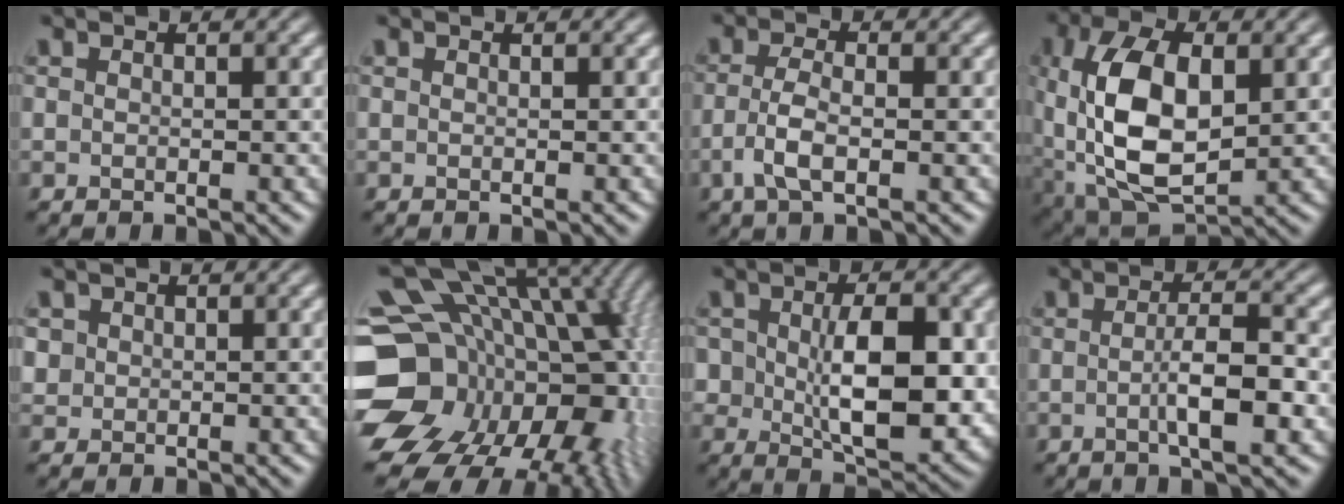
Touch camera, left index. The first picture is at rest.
{"total": 0.0}
{"total": 3.2, "force": [-1.1, 1.1, 2.8], "torque": [-0.067, 0.001, -0.027]}
{"total": 11.6, "force": [0.8, 6.5, 9.6], "torque": [-0.211, -0.003, 0.022]}
{"total": 1.1, "force": [0.2, 1.1, 0.1], "torque": [0.003, -0.003, 0.008]}
{"total": 21.8, "force": [-3.6, 16.3, 14.1], "torque": [-0.225, -0.010, -0.067]}
{"total": 9.0, "force": [-0.1, 5.2, 7.4], "torque": [-0.131, -0.016, 0.009]}
{"total": 4.4, "force": [-0.7, 0.9, 4.3], "torque": [-0.071, 0.000, -0.014]}